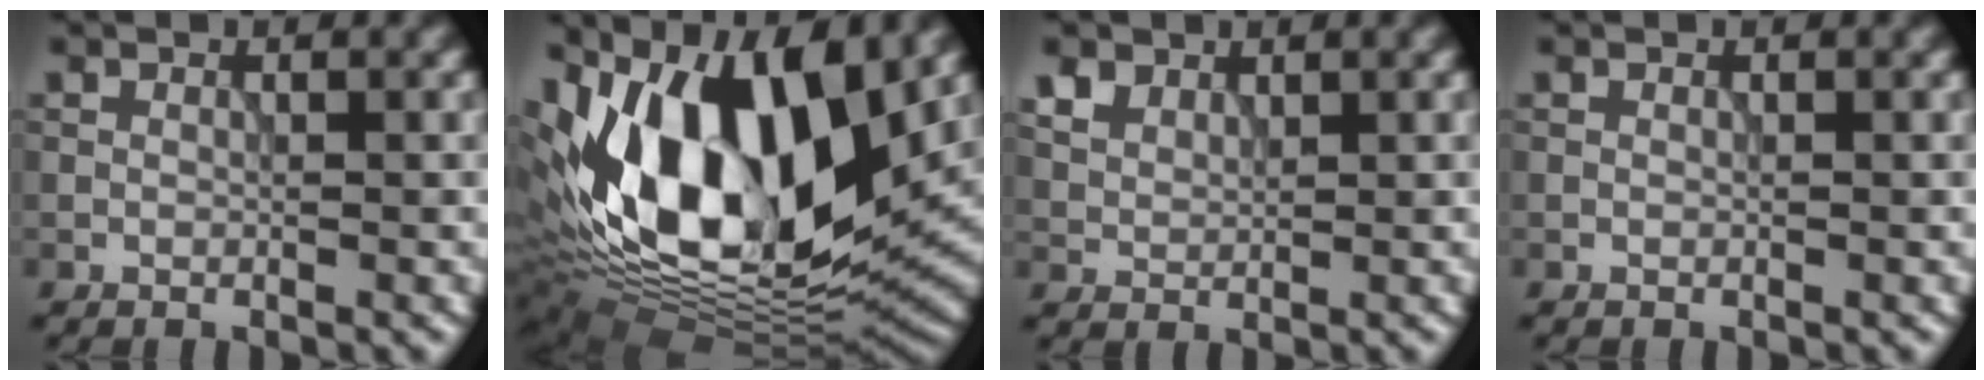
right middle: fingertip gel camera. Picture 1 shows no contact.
{"total": 15.3, "force": [2.7, 8.4, 12.5], "torque": [-0.222, -0.004, 0.032]}
{"total": 2.2, "force": [1.4, 1.4, 0.9], "torque": [-0.030, 0.001, 0.031]}
{"total": 0.0}